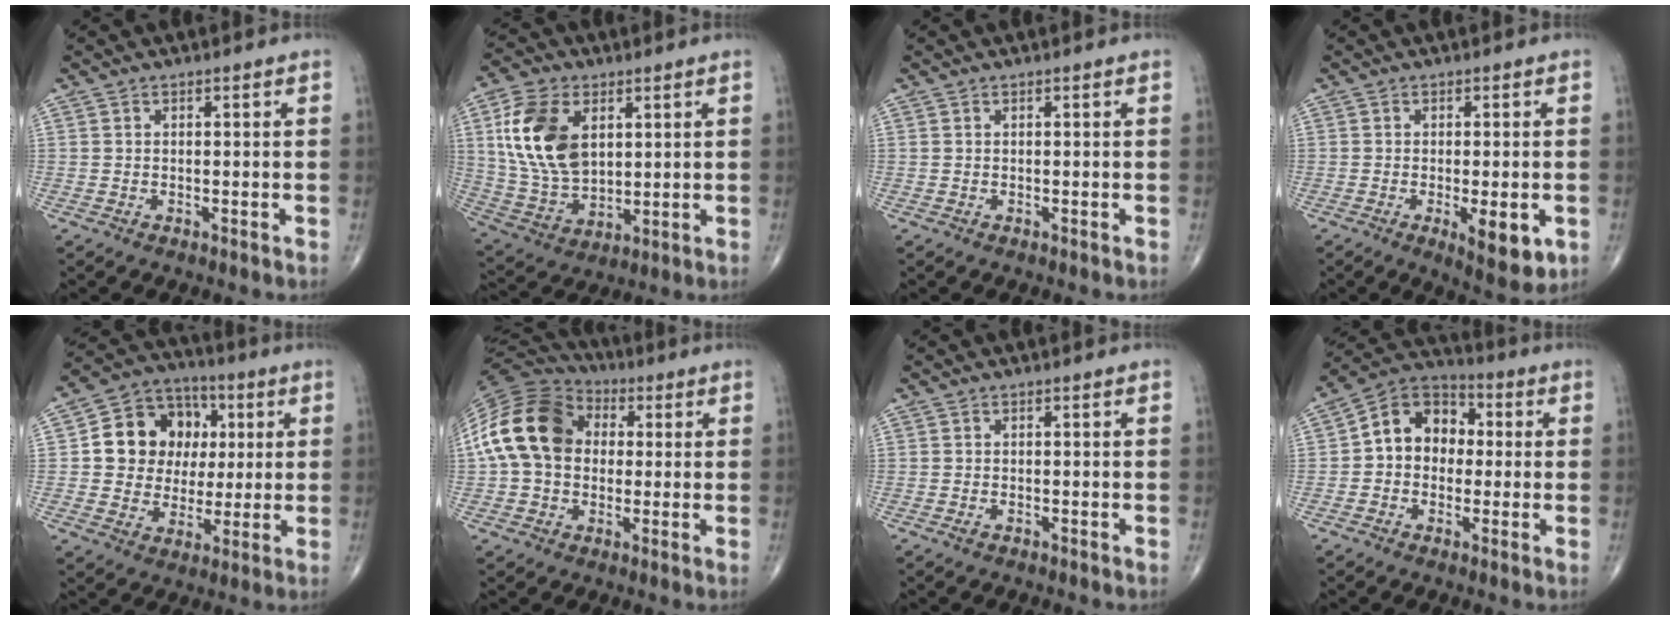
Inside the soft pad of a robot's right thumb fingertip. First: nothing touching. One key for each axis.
{"total": 16.4, "fx": 4.6, "fy": 10.4, "fz": 11.8, "tx": -0.217, "ty": -0.014, "tz": 0.096}
{"total": 0.0}
{"total": 8.0, "fx": -2.3, "fy": 2.6, "fz": 7.2, "tx": -0.091, "ty": -0.016, "tz": -0.027}
{"total": 15.0, "fx": 2.5, "fy": 12.9, "fz": 7.3, "tx": -0.076, "ty": 0.015, "tz": 0.043}
{"total": 17.6, "fx": 2.0, "fy": 13.3, "fz": 11.5, "tx": -0.216, "ty": 0.034, "tz": 0.027}
{"total": 0.7, "fx": -0.4, "fy": 0.3, "fz": 0.4, "tx": -0.013, "ty": 0.001, "tz": -0.008}
{"total": 11.4, "fx": 0.5, "fy": 9.0, "fz": 7.1, "tx": -0.084, "ty": 0.036, "tz": -0.007}